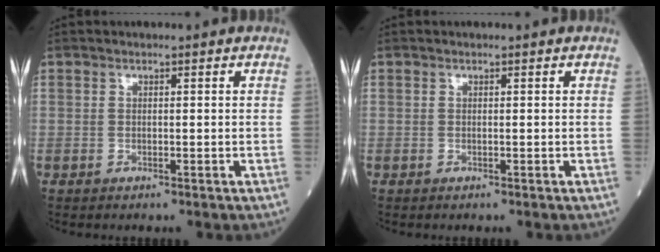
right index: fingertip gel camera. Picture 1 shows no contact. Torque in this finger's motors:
{"motor_torque": [0.03, 0.00, -0.02, -0.01]}